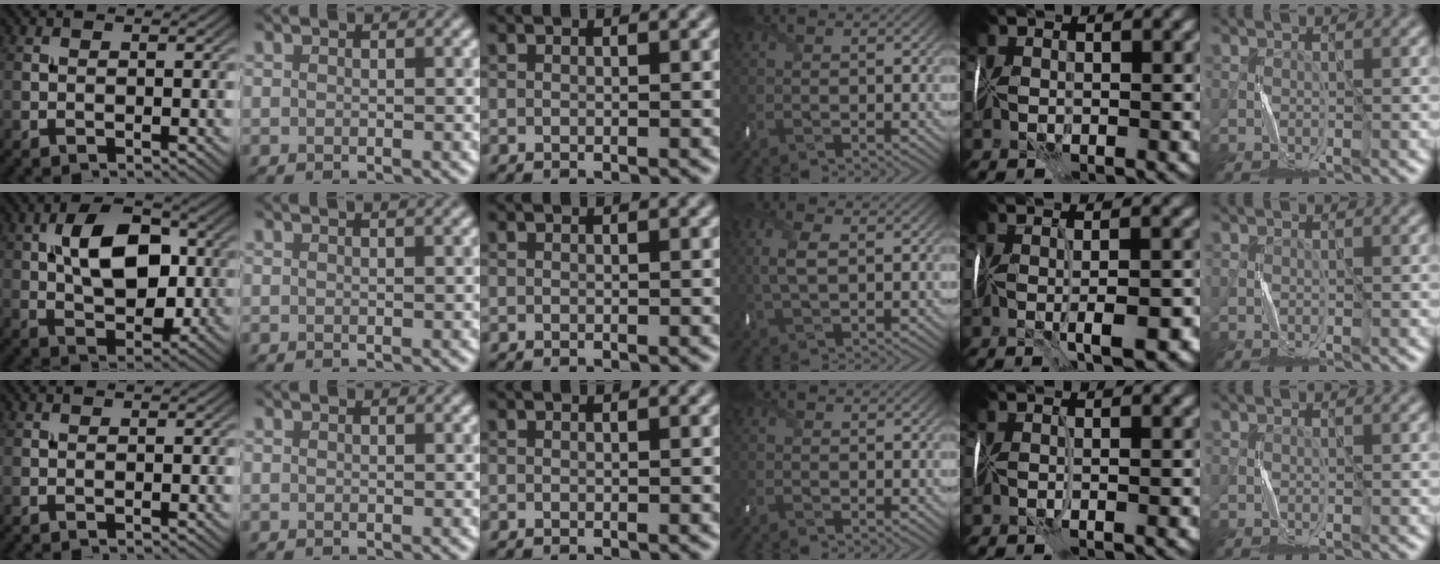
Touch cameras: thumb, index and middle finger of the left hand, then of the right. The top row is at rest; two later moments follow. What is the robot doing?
{"motion": "fold", "object": "handkerchief"}